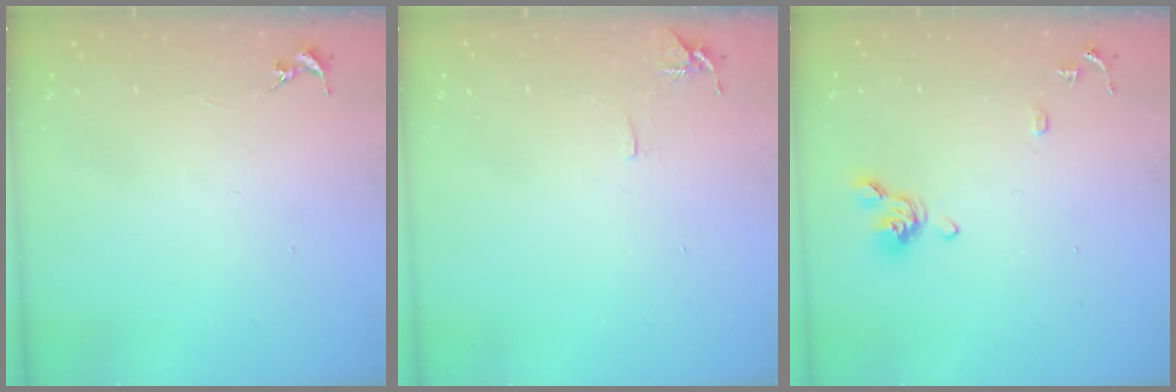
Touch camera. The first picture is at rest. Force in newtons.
{"total": 6.5, "press": 6.4, "slide": 0.7}
{"total": 9.8, "press": 9.7, "slide": 1.4}